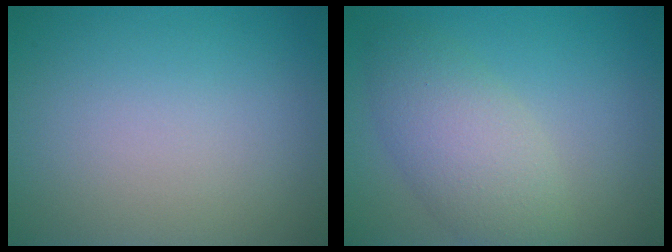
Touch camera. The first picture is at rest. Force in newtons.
{"total": 4.9, "press": 4.9, "slide": 0.1}